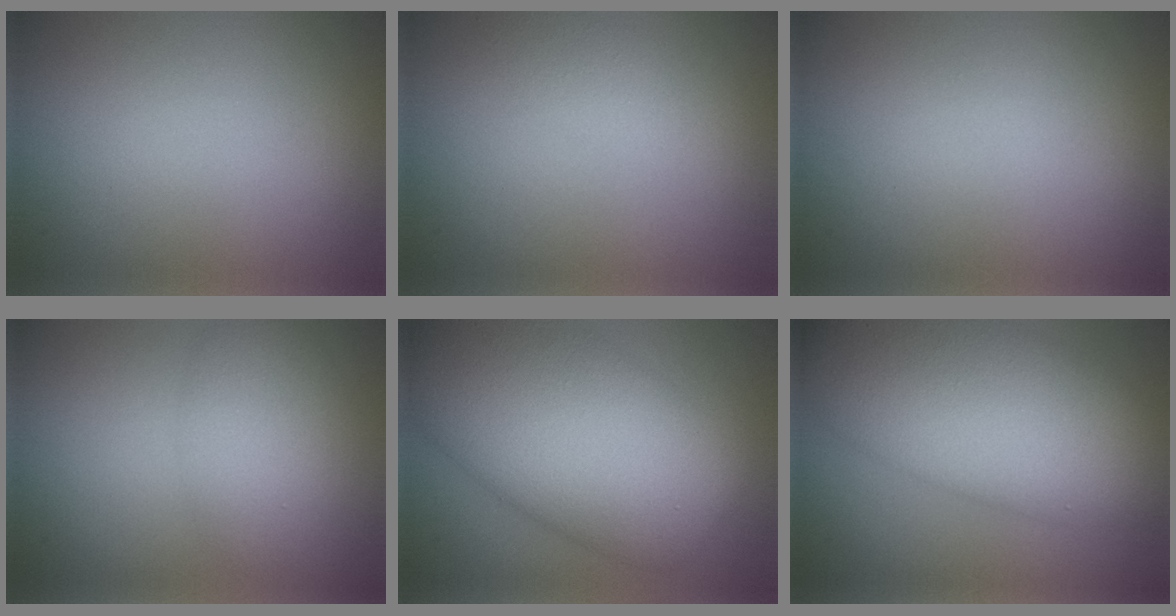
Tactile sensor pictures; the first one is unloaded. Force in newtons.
{"total": 2.3, "press": 2.3, "slide": 0.1}
{"total": 0.0}
{"total": 3.1, "press": 3.1, "slide": 0.1}
{"total": 14.4, "press": 14.3, "slide": 0.8}
{"total": 12.1, "press": 12.1, "slide": 0.6}